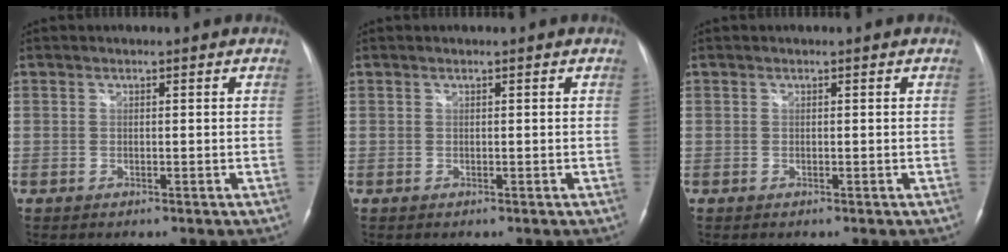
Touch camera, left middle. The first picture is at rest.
{"total": 0.0}
{"total": 0.0}